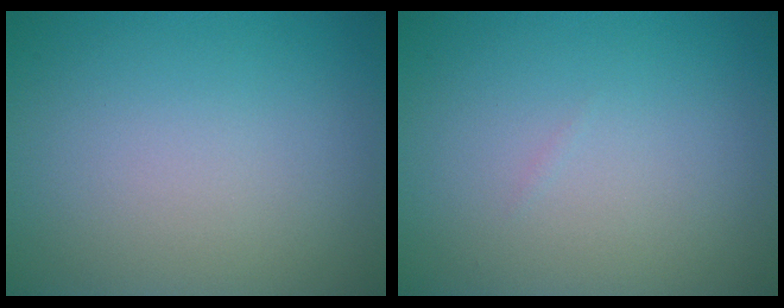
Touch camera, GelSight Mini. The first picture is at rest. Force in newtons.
{"total": 0.0}